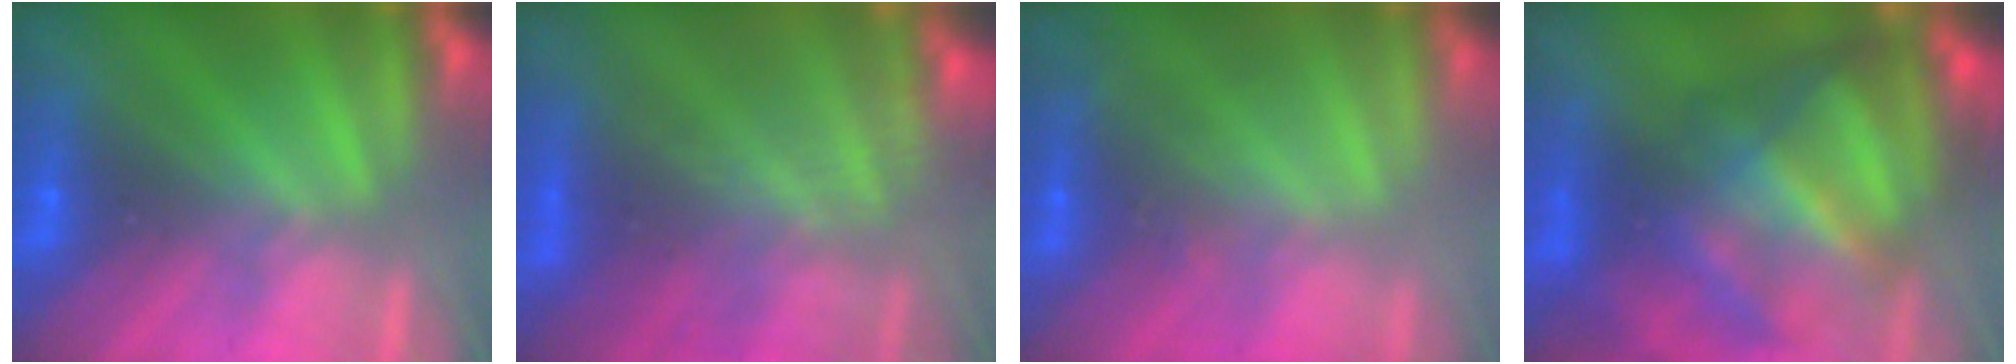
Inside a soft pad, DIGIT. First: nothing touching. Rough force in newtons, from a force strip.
{"total": 7.4}
{"total": 2.8}
{"total": 9.8}